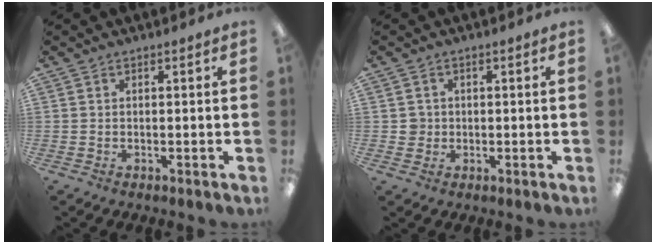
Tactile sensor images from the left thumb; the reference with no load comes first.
{"total": 2.5, "force": [0.1, 2.5, 0.2], "torque": [0.000, 0.001, -0.002]}